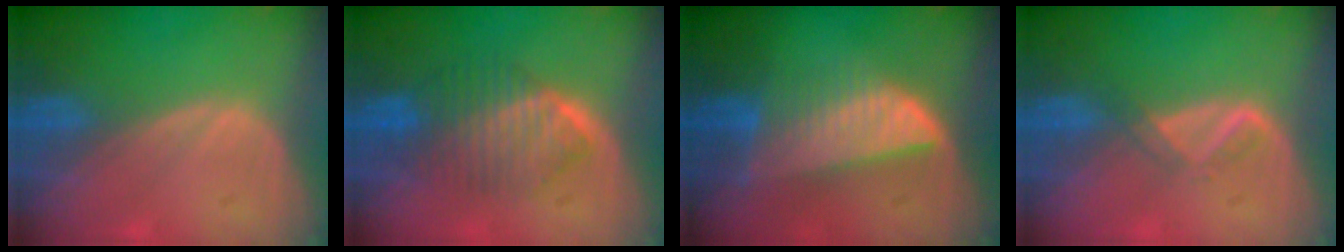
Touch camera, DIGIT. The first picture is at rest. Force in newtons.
{"total": 6.5, "press": 6.5, "slide": 0.9}
{"total": 7.5, "press": 6.8, "slide": 3.2}
{"total": 2.1, "press": 2.0, "slide": 0.6}